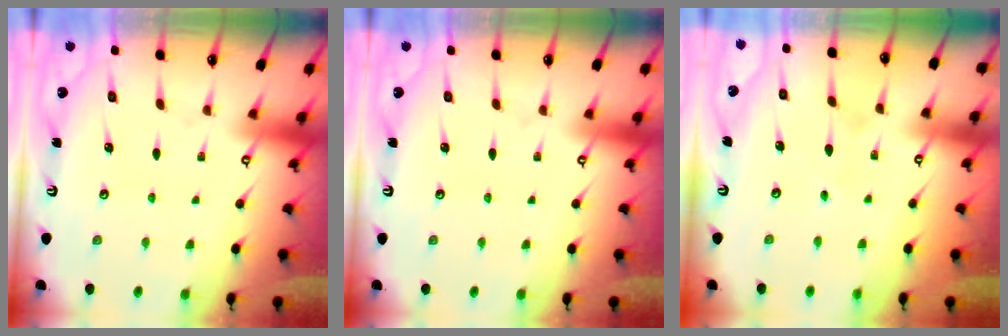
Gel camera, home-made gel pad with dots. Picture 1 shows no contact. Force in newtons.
{"total": 0.0}
{"total": 2.9, "press": 2.9, "slide": 0.3}